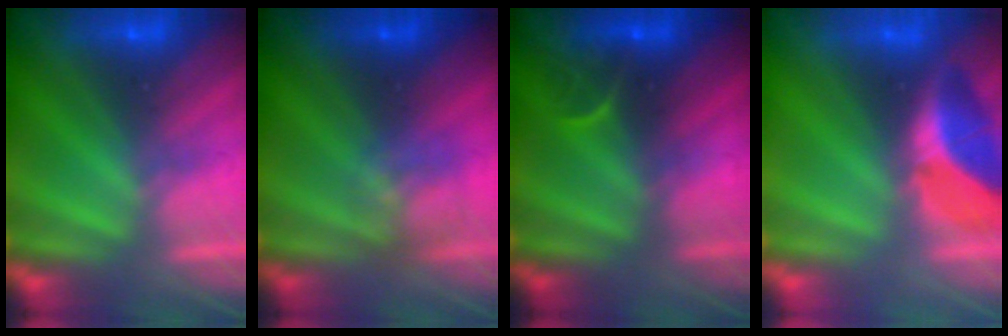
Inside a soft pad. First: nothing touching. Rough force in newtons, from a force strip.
{"total": 2.5}
{"total": 2.8}
{"total": 2.2}